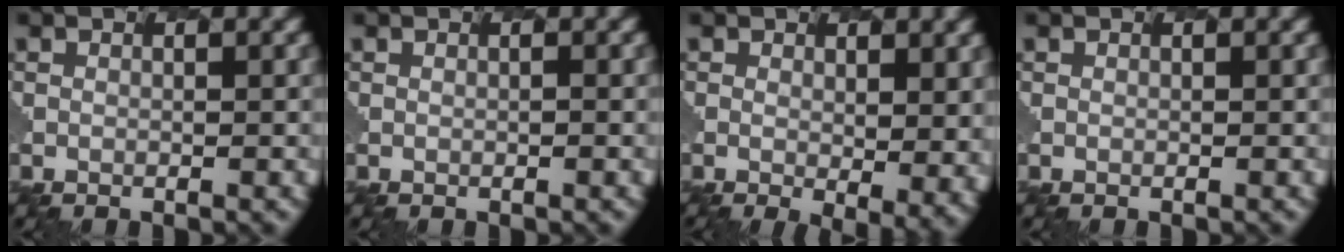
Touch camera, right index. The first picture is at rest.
{"total": 0.0}
{"total": 3.6, "force": [-0.5, 0.9, 3.5], "torque": [-0.057, -0.016, -0.001]}
{"total": 0.0}